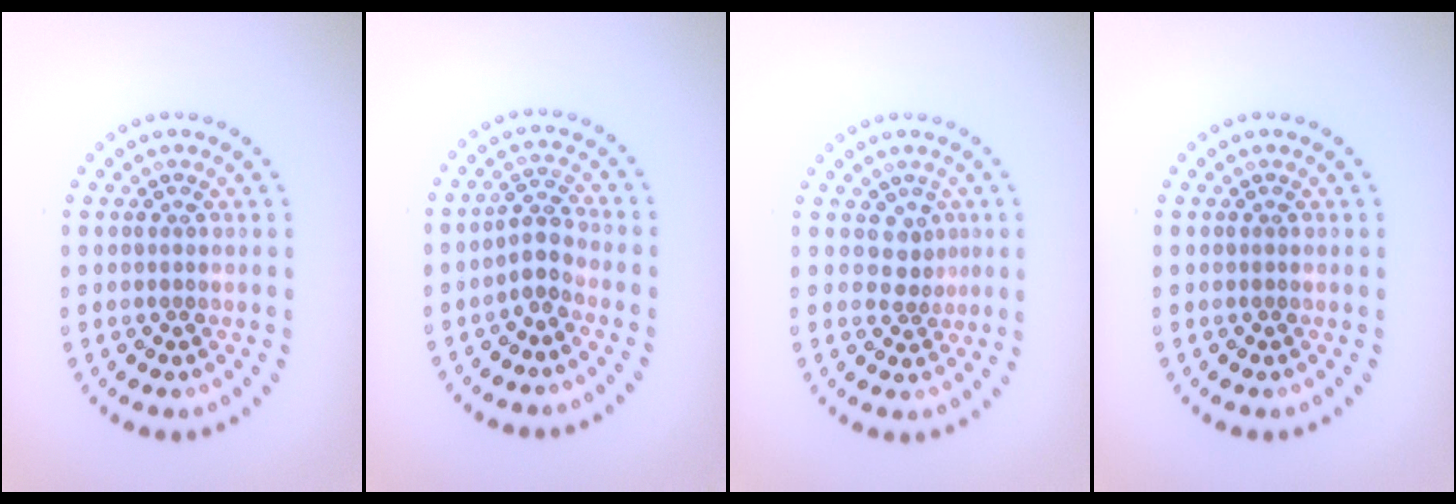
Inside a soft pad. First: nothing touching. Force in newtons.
{"total": 2.2, "press": 1.6, "slide": 1.5}
{"total": 1.7, "press": 1.1, "slide": 1.3}
{"total": 0.0}